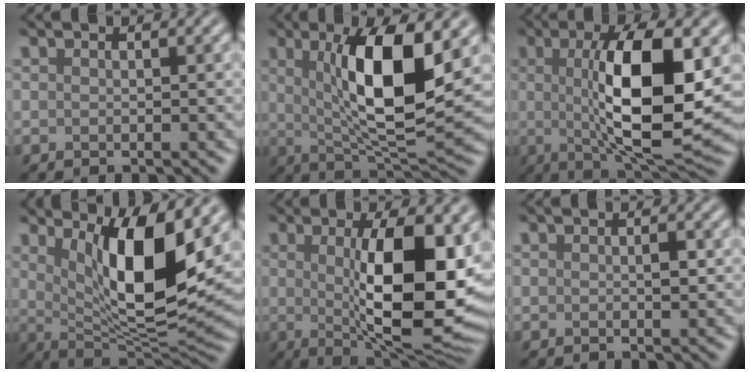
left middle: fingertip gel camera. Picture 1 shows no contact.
{"total": 10.1, "force": [2.2, 2.7, 9.5], "torque": [-0.144, -0.010, 0.044]}
{"total": 11.2, "force": [0.8, 3.2, 10.7], "torque": [-0.159, -0.005, 0.017]}
{"total": 10.1, "force": [3.2, 2.8, 9.2], "torque": [-0.141, -0.020, 0.062]}
{"total": 12.4, "force": [0.5, 3.8, 11.8], "torque": [-0.163, -0.010, 0.012]}
{"total": 0.8, "force": [0.1, 0.1, 0.8], "torque": [-0.012, 0.000, 0.001]}